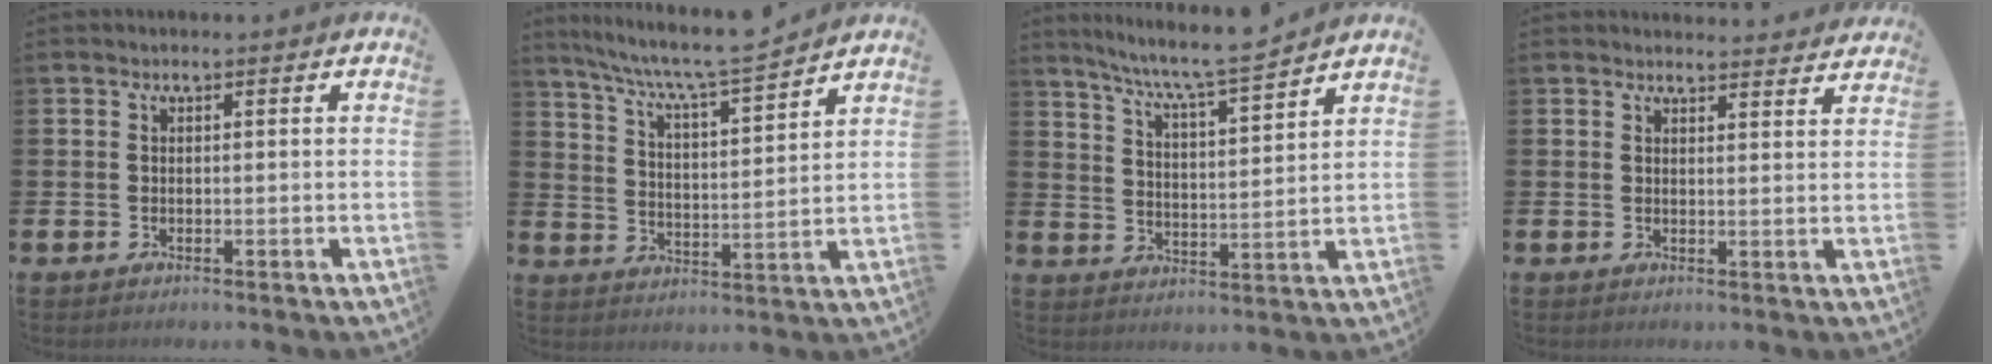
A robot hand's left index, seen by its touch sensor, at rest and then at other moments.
{"total": 8.0, "force": [7.6, 0.3, 2.6], "torque": [-0.082, -0.055, 0.131]}
{"total": 7.3, "force": [6.9, -0.2, 2.4], "torque": [-0.065, -0.051, 0.117]}
{"total": 2.8, "force": [2.8, 0.2, -0.2], "torque": [0.009, -0.021, 0.049]}